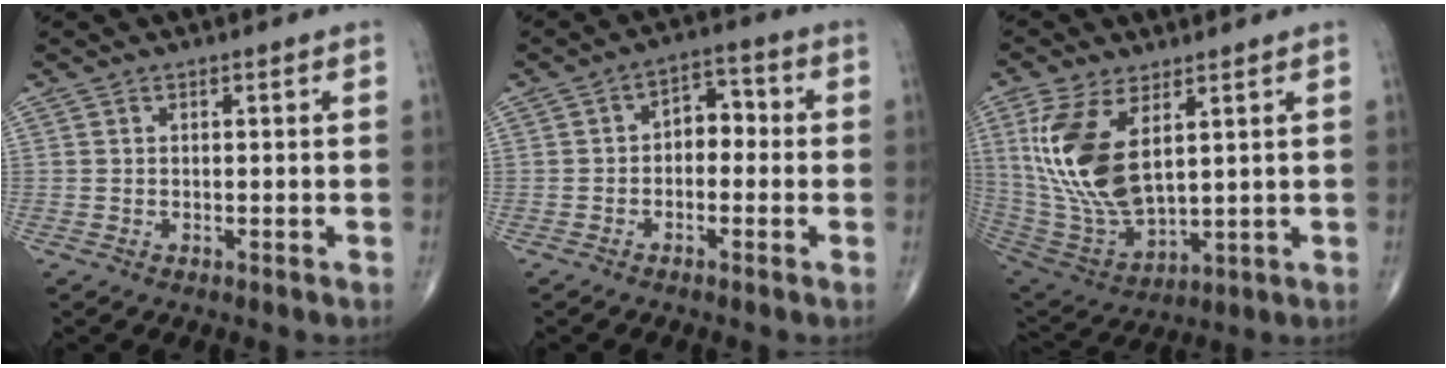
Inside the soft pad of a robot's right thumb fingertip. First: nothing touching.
{"total": 5.3, "force": [-0.5, 3.7, 3.8], "torque": [-0.029, 0.025, -0.023]}
{"total": 16.4, "force": [5.1, 7.9, 13.4], "torque": [-0.275, -0.023, 0.116]}